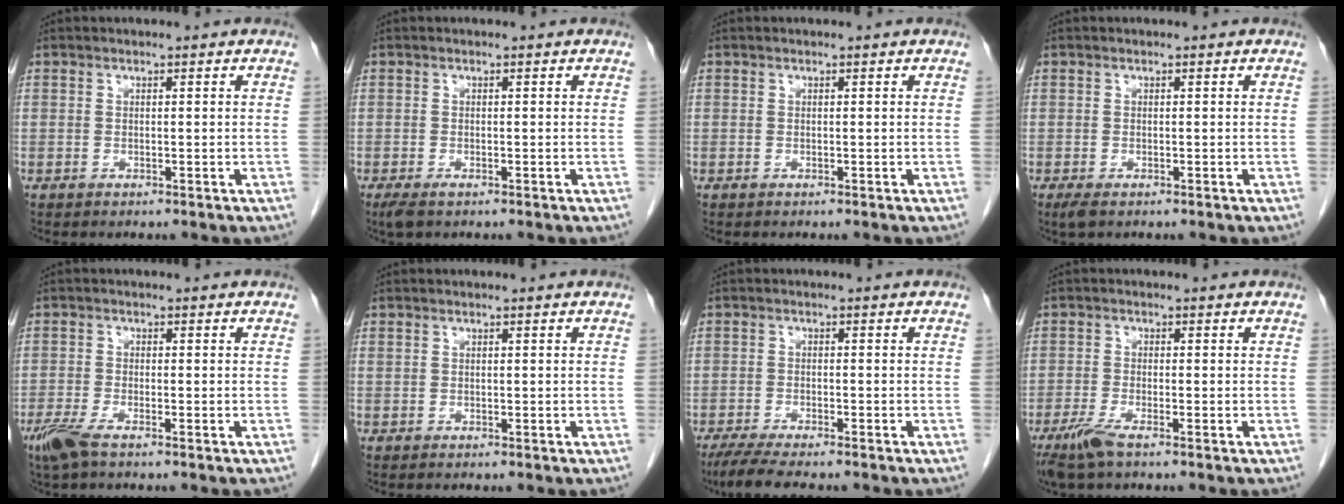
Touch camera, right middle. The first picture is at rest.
{"total": 2.0, "force": [-1.3, 0.7, 1.4], "torque": [-0.030, -0.006, -0.020]}
{"total": 0.0}
{"total": 1.5, "force": [-1.0, 0.6, 1.0], "torque": [-0.019, -0.004, -0.012]}
{"total": 3.9, "force": [-2.7, 0.7, 2.7], "torque": [-0.063, -0.010, -0.056]}
{"total": 0.0}
{"total": 8.1, "force": [-6.8, 1.1, 4.4], "torque": [-0.072, -0.020, -0.108]}
{"total": 3.8, "force": [-2.6, 0.4, 2.7], "torque": [-0.063, -0.011, -0.054]}